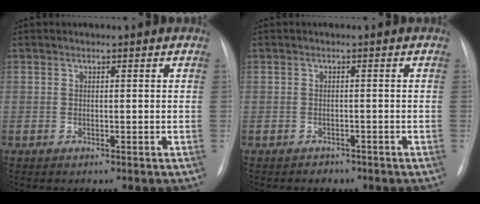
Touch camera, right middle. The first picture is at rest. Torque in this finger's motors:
{"motor_torque": [0.08, -0.12, -0.01, -0.01]}